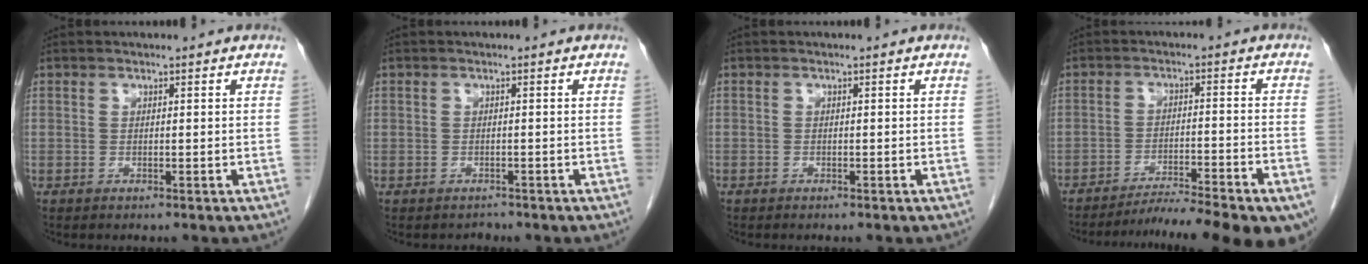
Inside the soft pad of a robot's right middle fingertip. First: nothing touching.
{"total": 1.1, "force": [-0.8, 0.6, -0.4], "torque": [-0.007, -0.003, -0.017]}
{"total": 0.0}
{"total": 16.2, "force": [-13.6, 0.4, 8.7], "torque": [-0.084, -0.021, -0.193]}